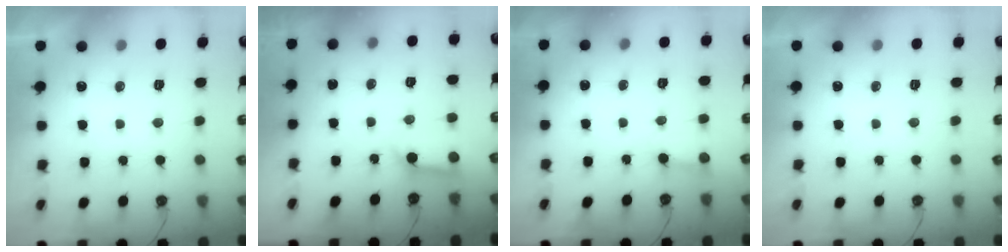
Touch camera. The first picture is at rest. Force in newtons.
{"total": 8.5, "press": 8.5, "slide": 0.8}
{"total": 2.2, "press": 2.2, "slide": 0.1}
{"total": 0.0}